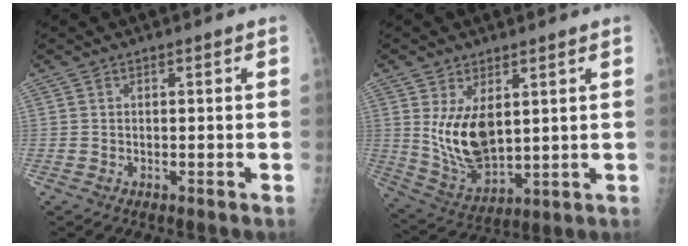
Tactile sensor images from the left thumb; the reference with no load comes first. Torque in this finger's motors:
{"motor_torque": [0.35, 0.82, 0.40, -0.06, 0.11]}